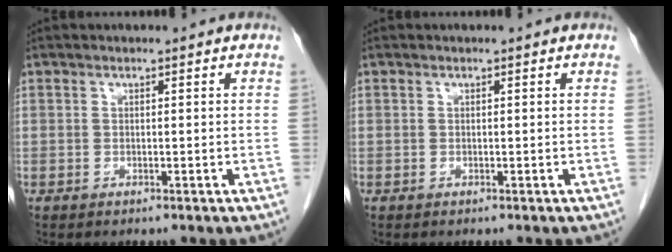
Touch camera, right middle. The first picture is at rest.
{"total": 0.0}